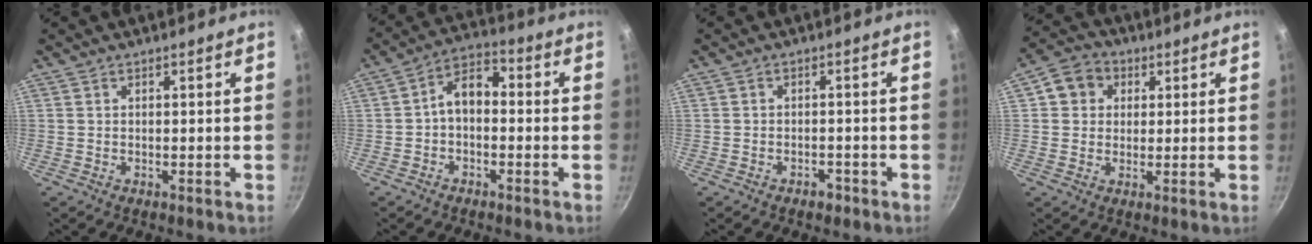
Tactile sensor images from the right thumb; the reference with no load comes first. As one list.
[{"total": 6.8, "force": [-1.0, 4.5, 5.1], "torque": [-0.069, 0.035, -0.030]}, {"total": 2.1, "force": [-1.4, 1.3, 0.9], "torque": [-0.007, 0.019, -0.014]}, {"total": 7.1, "force": [2.1, 6.2, 2.9], "torque": [-0.016, 0.010, 0.022]}]